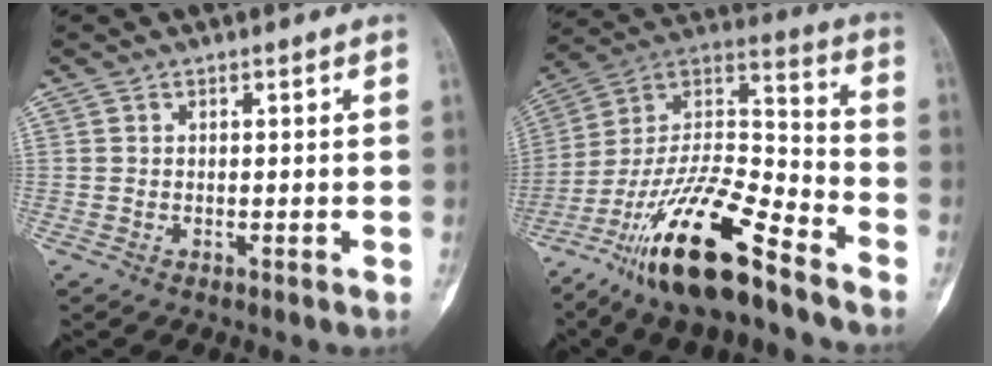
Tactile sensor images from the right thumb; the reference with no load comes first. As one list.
[{"total": 21.7, "force": [-14.6, 5.5, 15.1], "torque": [-0.298, 0.069, -0.264]}]